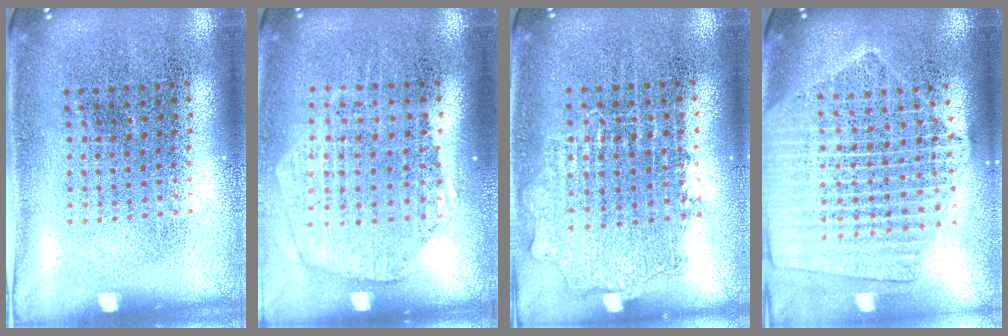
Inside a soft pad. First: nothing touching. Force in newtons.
{"total": 1.8, "press": 1.7, "slide": 0.8}
{"total": 0.9, "press": 0.9, "slide": 0.2}
{"total": 2.2, "press": 1.9, "slide": 1.1}